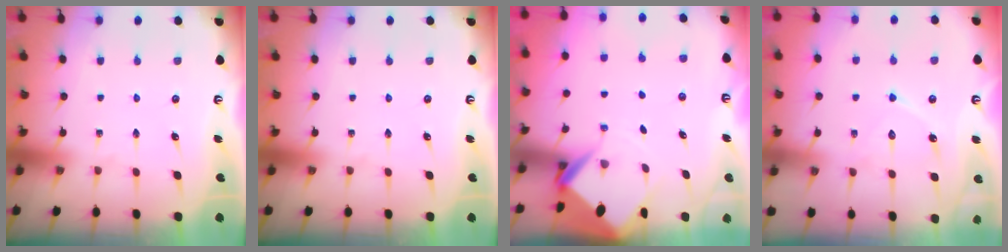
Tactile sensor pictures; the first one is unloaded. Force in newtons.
{"total": 0.0}
{"total": 5.1, "press": 5.1, "slide": 0.4}
{"total": 9.8, "press": 9.7, "slide": 0.8}